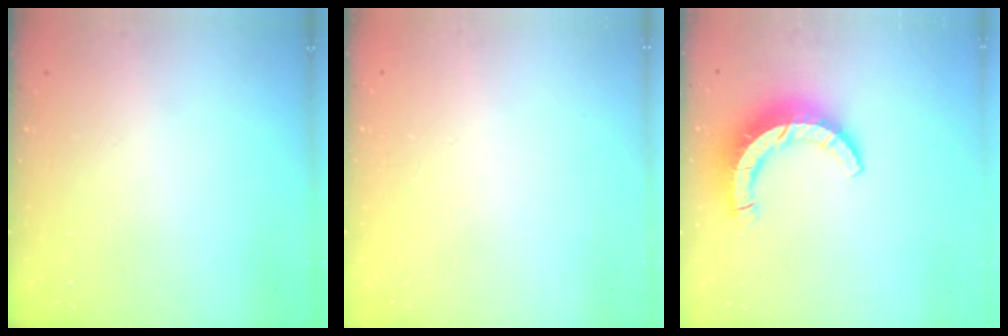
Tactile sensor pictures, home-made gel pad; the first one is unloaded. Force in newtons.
{"total": 2.5, "press": 2.5, "slide": 0.2}
{"total": 9.6, "press": 9.6, "slide": 1.0}